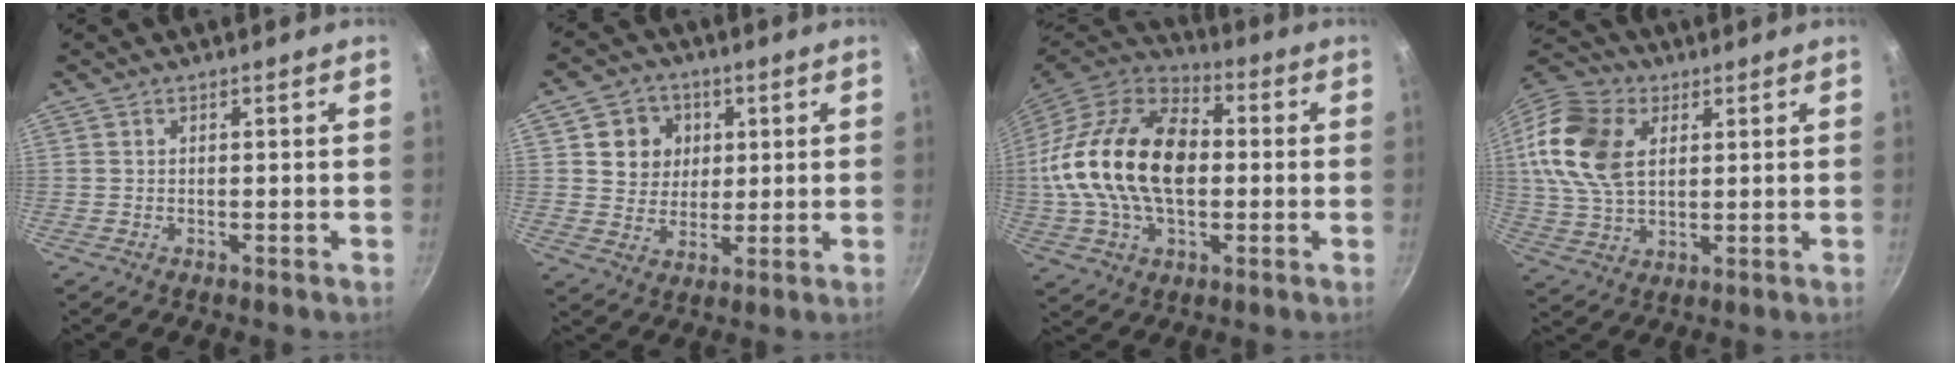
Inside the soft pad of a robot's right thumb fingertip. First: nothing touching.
{"total": 8.7, "force": [2.4, 7.8, 2.9], "torque": [-0.008, -0.002, 0.038]}
{"total": 25.1, "force": [0.5, 15.6, 19.7], "torque": [-0.357, 0.029, 0.000]}
{"total": 15.6, "force": [3.9, 9.8, 11.5], "torque": [-0.237, 0.013, 0.068]}